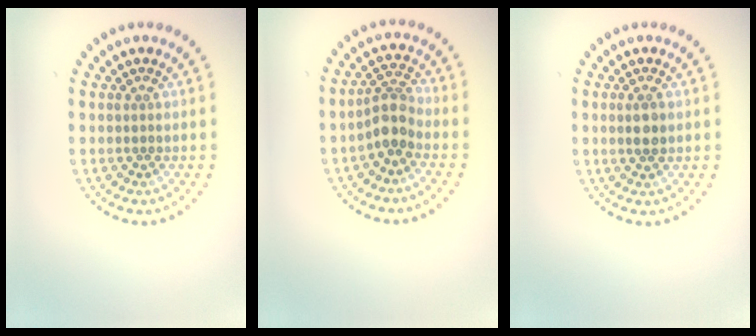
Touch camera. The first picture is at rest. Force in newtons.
{"total": 2.8, "press": 2.3, "slide": 1.6}
{"total": 1.7, "press": 1.7, "slide": 0.3}